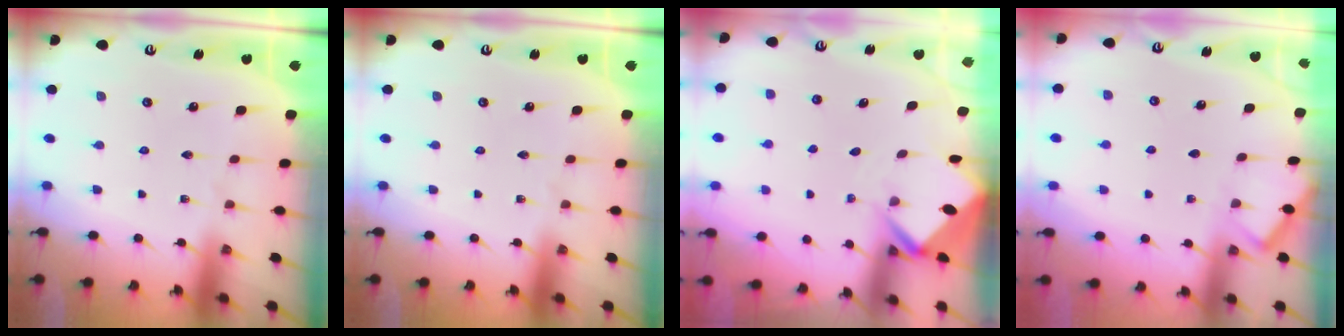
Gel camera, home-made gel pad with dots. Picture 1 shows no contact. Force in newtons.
{"total": 0.0}
{"total": 3.3, "press": 3.3, "slide": 0.2}
{"total": 2.7, "press": 2.6, "slide": 0.3}